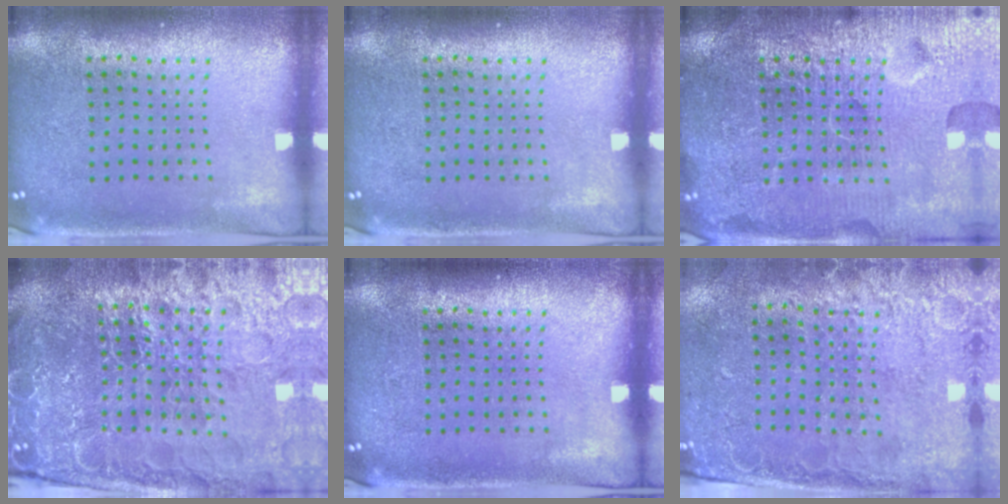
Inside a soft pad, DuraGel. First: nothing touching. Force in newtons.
{"total": 0.0}
{"total": 7.0, "press": 7.0, "slide": 0.9}
{"total": 5.9, "press": 5.3, "slide": 2.6}
{"total": 0.0}
{"total": 2.6, "press": 2.1, "slide": 1.5}